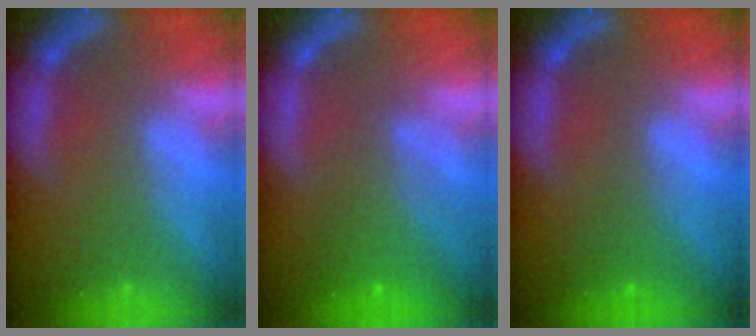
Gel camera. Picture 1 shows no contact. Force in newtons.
{"total": 4.6}
{"total": 1.5}